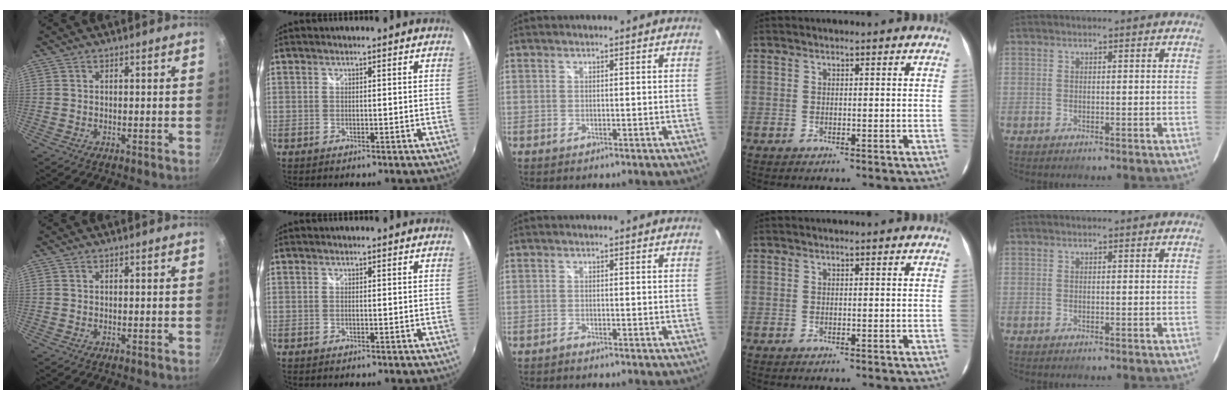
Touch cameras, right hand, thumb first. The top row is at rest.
{"middle": {"total": 0.8, "force": [-0.8, 0.1, 0.1], "torque": [-0.003, -0.002, -0.017]}}